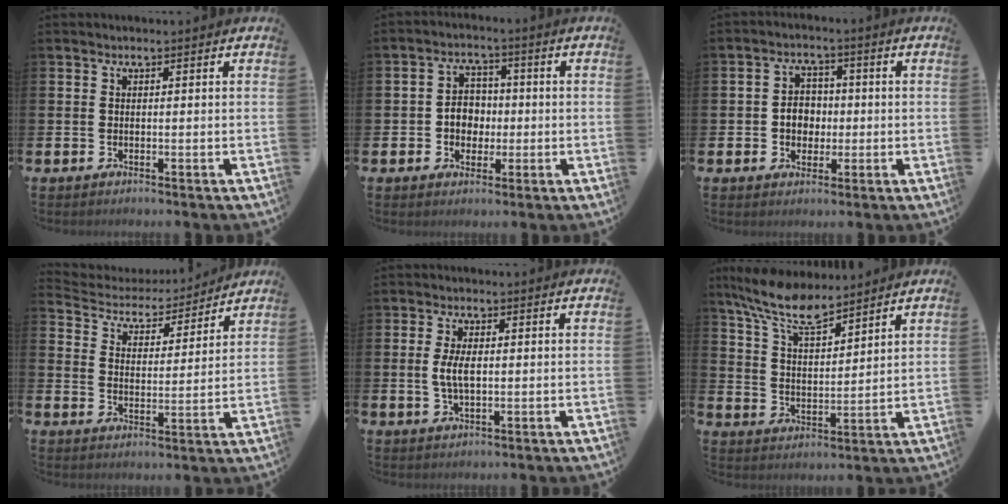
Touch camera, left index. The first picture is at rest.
{"total": 4.3, "force": [-0.4, 3.8, 2.0], "torque": [-0.026, 0.004, -0.016]}
{"total": 3.9, "force": [-0.2, 3.4, 2.0], "torque": [-0.025, 0.002, -0.014]}
{"total": 4.9, "force": [4.6, 1.6, 0.3], "torque": [-0.037, -0.045, 0.074]}
{"total": 3.7, "force": [0.3, 1.7, 3.3], "torque": [-0.059, 0.004, 0.002]}
{"total": 9.0, "force": [7.7, 2.2, 4.1], "torque": [-0.106, -0.034, 0.140]}